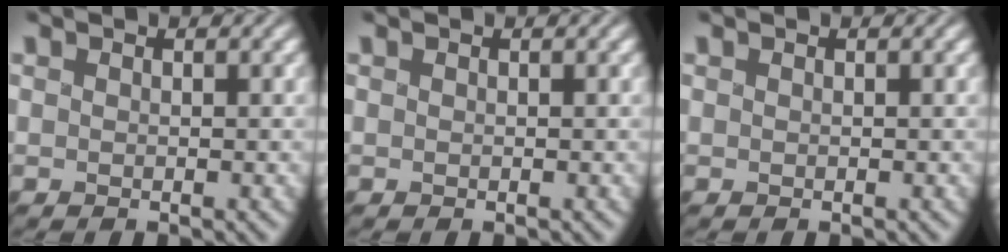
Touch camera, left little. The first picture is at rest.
{"total": 0.0}
{"total": 0.0}